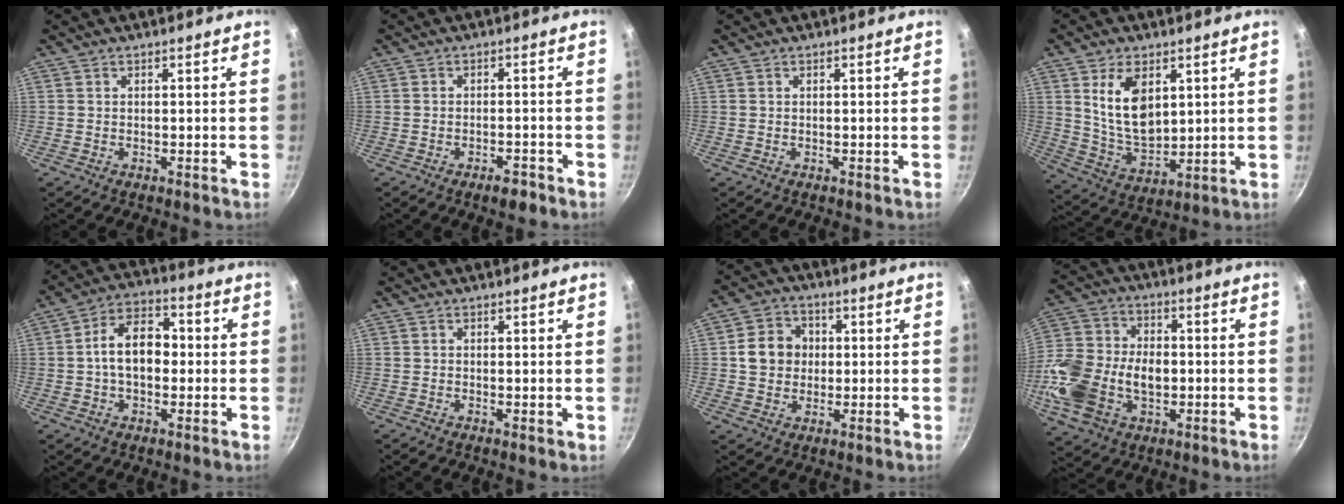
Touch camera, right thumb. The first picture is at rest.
{"total": 3.2, "force": [-2.2, 1.1, 2.0], "torque": [-0.030, 0.010, -0.035]}
{"total": 0.0}
{"total": 11.7, "force": [4.0, 6.7, 8.7], "torque": [-0.137, -0.027, 0.088]}
{"total": 11.0, "force": [0.0, 7.0, 8.5], "torque": [-0.128, 0.028, -0.009]}
{"total": 0.8, "force": [0.0, 0.3, 0.7], "torque": [-0.012, -0.004, -0.003]}
{"total": 8.8, "force": [0.6, 7.7, 4.2], "torque": [-0.044, 0.010, 0.003]}
{"total": 19.7, "force": [-3.2, 13.3, 14.2], "torque": [-0.295, 0.015, -0.051]}